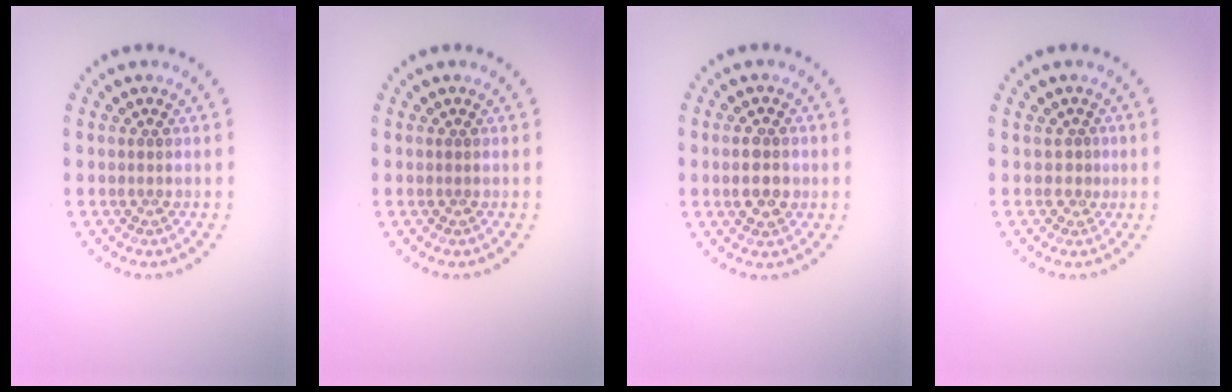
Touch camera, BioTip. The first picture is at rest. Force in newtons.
{"total": 0.0}
{"total": 3.0, "press": 3.0, "slide": 0.1}
{"total": 0.7, "press": 0.5, "slide": 0.5}